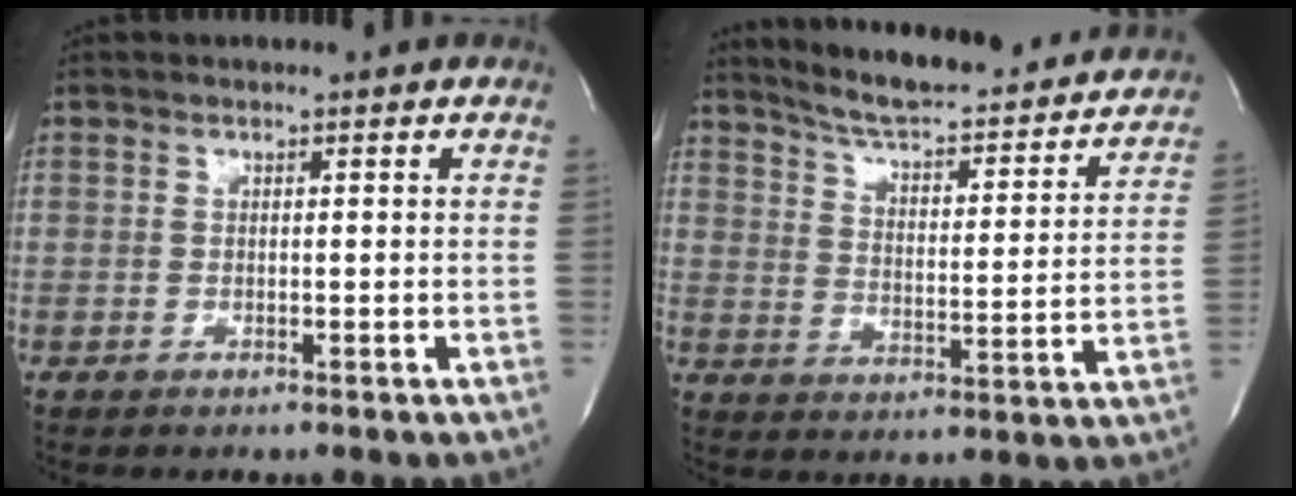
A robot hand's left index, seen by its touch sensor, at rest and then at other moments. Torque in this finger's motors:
{"motor_torque": [0.05, -0.38, 0.25, 0.08]}